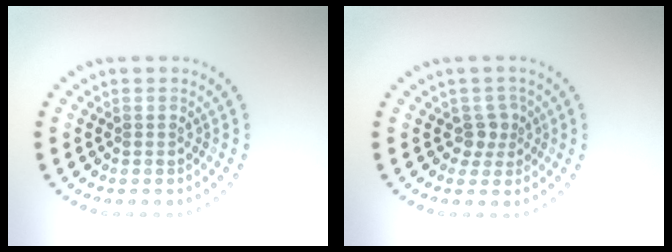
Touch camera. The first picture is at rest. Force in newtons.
{"total": 1.8, "press": 1.3, "slide": 1.2}